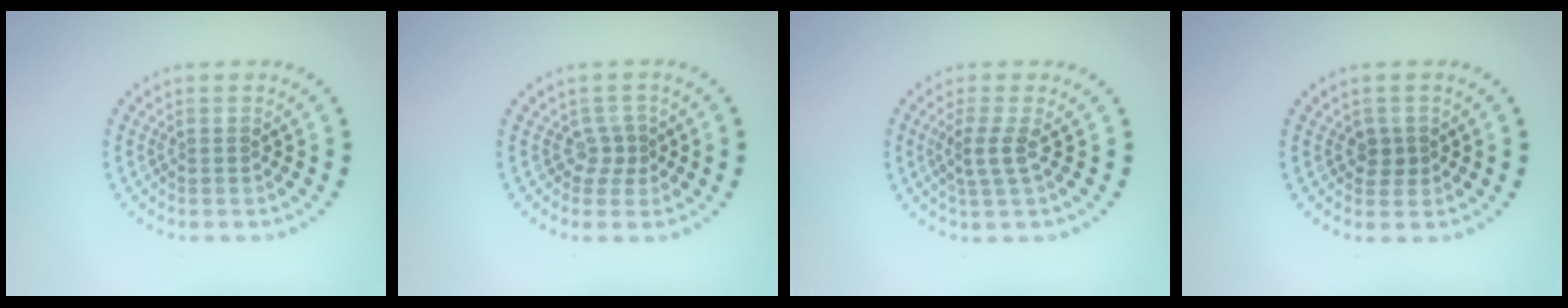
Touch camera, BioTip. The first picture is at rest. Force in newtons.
{"total": 1.6, "press": 1.0, "slide": 1.2}
{"total": 2.0, "press": 1.6, "slide": 1.3}
{"total": 1.5, "press": 1.2, "slide": 0.9}